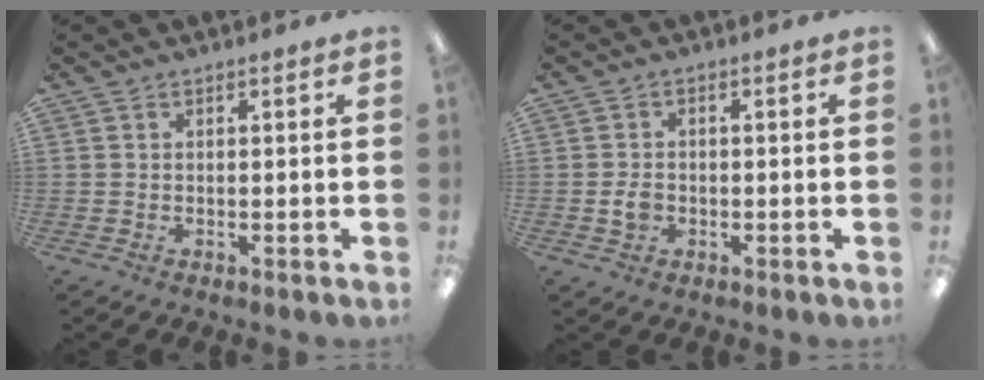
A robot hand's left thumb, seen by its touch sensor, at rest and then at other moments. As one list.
[{"total": 3.0, "force": [-0.7, 2.3, 1.9], "torque": [-0.032, 0.004, -0.011]}]